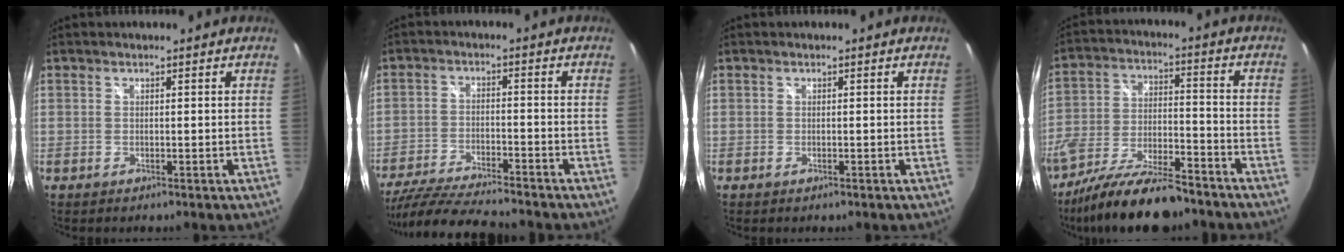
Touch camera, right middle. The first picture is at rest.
{"total": 15.2, "force": [-13.4, 1.8, 6.9], "torque": [-0.149, -0.024, -0.226]}
{"total": 0.0}
{"total": 17.7, "force": [-13.5, 5.2, 10.1], "torque": [-0.200, -0.033, -0.227]}